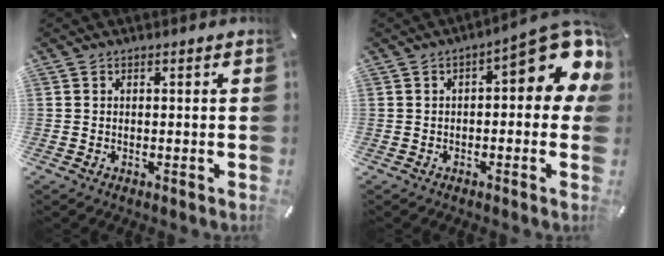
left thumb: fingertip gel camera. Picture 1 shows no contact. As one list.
[{"total": 13.6, "force": [4.8, 5.2, 11.6], "torque": [-0.144, -0.039, 0.075]}]